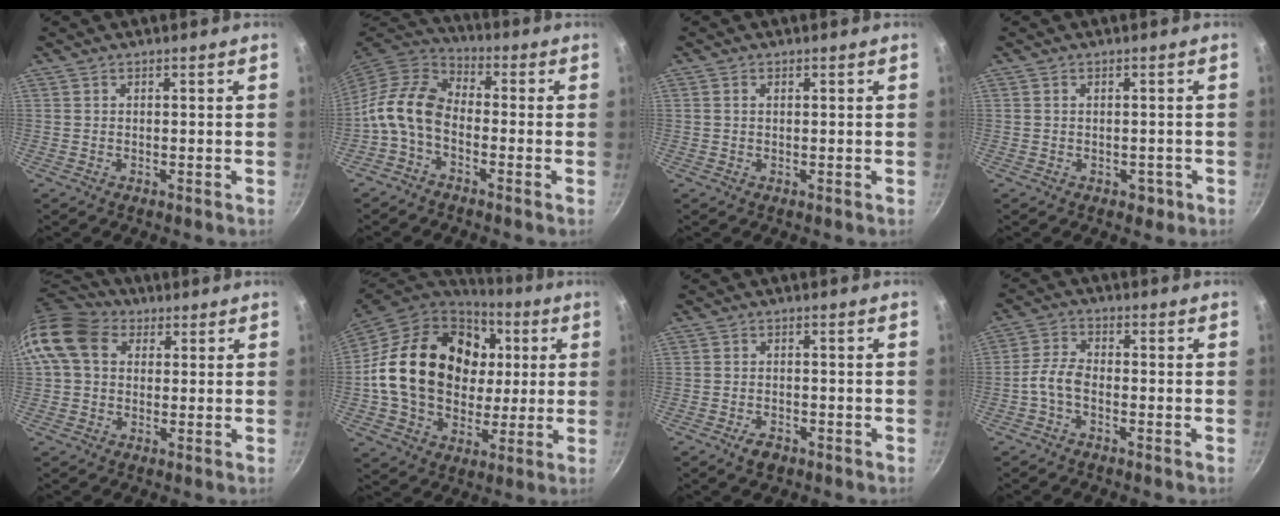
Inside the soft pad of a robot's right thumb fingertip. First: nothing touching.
{"total": 10.3, "force": [-2.8, 6.6, 7.4], "torque": [-0.136, 0.043, -0.074]}
{"total": 0.9, "force": [0.2, 0.6, 0.6], "torque": [-0.010, 0.003, 0.003]}
{"total": 2.1, "force": [-0.8, 1.6, 1.2], "torque": [0.000, 0.014, -0.001]}
{"total": 12.0, "force": [2.8, 9.3, 7.0], "torque": [-0.122, 0.020, 0.035]}
{"total": 25.2, "force": [3.6, 19.3, 15.8], "torque": [-0.249, 0.018, 0.070]}
{"total": 3.2, "force": [-2.0, 1.8, 1.7], "torque": [-0.028, 0.015, -0.031]}
{"total": 4.3, "force": [-2.0, 2.2, 3.1], "torque": [-0.068, 0.025, -0.049]}